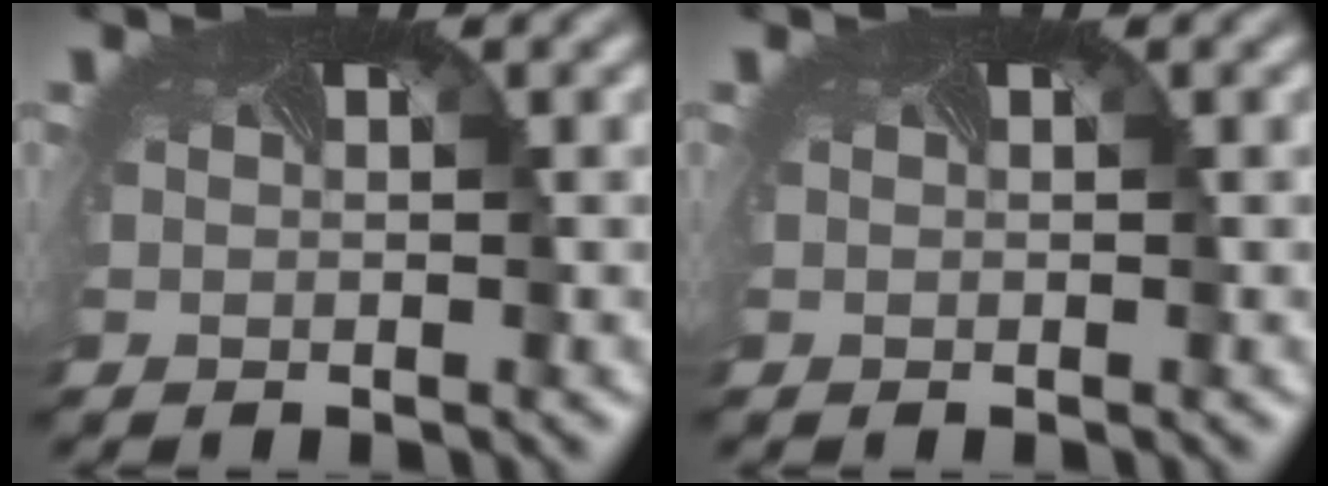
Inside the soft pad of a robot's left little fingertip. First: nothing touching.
{"total": 0.0}